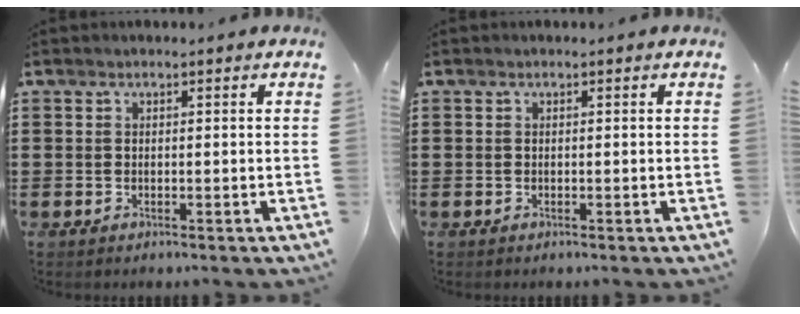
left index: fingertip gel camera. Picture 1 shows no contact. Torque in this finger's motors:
{"motor_torque": [0.05, -0.04, 0.00, 0.00]}